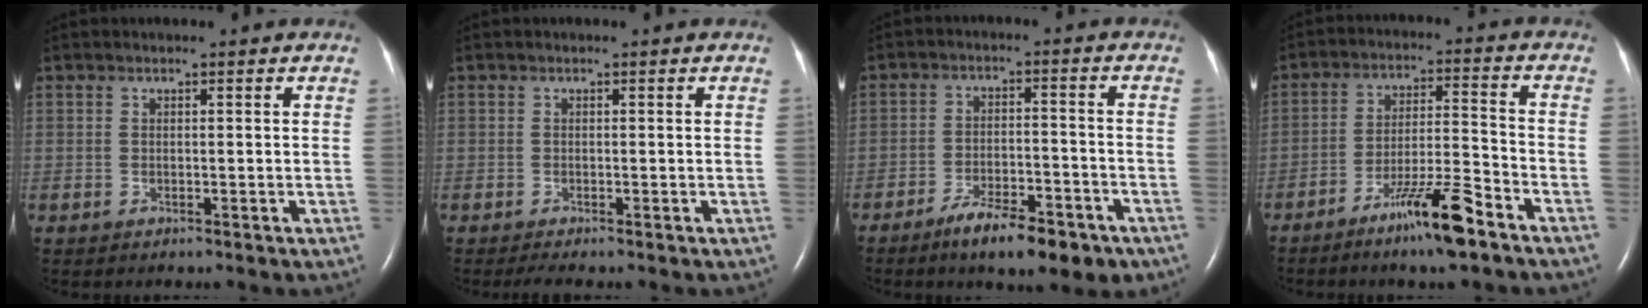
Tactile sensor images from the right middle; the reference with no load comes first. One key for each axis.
{"total": 1.0, "fx": -0.8, "fy": -0.2, "fz": 0.5, "tx": -0.016, "ty": -0.004, "tz": -0.016}
{"total": 9.4, "fx": -6.4, "fy": 2.7, "fz": 6.4, "tx": -0.102, "ty": -0.005, "tz": -0.097}
{"total": 9.7, "fx": -6.6, "fy": 0.3, "fz": 7.1, "tx": -0.126, "ty": -0.012, "tz": -0.120}